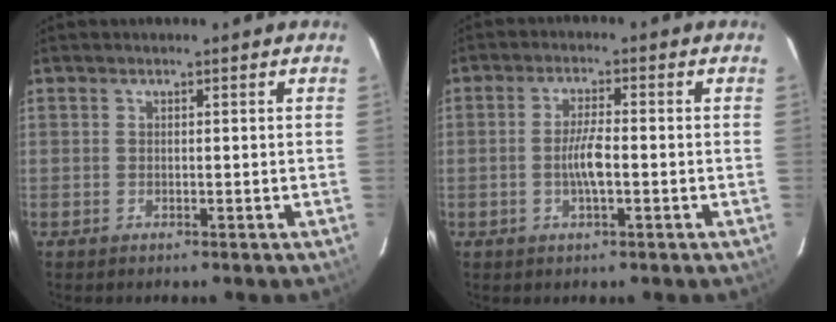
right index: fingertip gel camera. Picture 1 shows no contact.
{"total": 4.7, "force": [-1.1, 1.0, 4.5], "torque": [-0.086, 0.001, -0.019]}